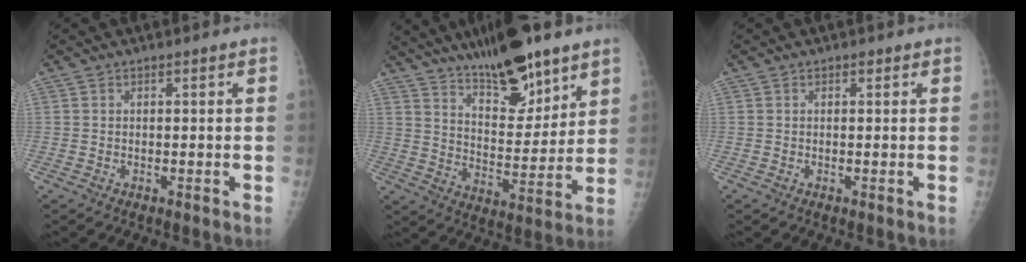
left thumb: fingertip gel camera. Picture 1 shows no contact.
{"total": 16.5, "force": [12.0, 4.9, 10.2], "torque": [-0.130, -0.073, 0.204]}
{"total": 0.6, "force": [0.4, 0.2, 0.4], "torque": [-0.004, -0.001, 0.004]}